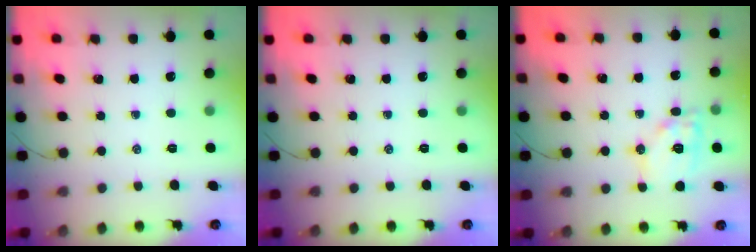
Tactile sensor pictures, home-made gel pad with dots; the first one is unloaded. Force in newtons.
{"total": 0.0}
{"total": 11.3, "press": 11.3, "slide": 1.1}